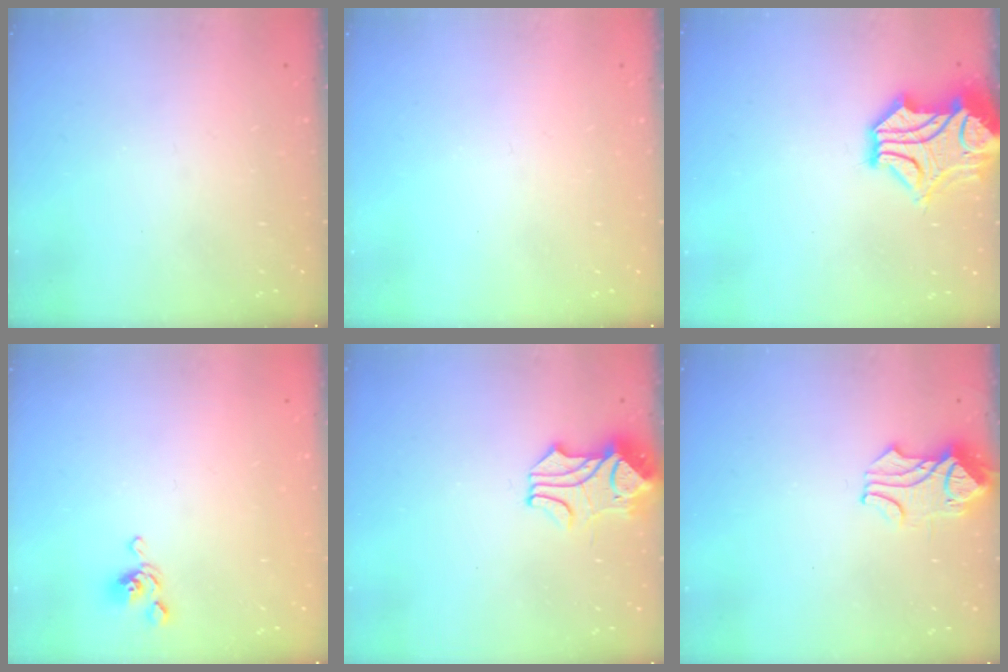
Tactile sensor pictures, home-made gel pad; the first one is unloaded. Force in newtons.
{"total": 0.0}
{"total": 5.2, "press": 5.0, "slide": 1.5}
{"total": 4.8, "press": 4.8, "slide": 0.3}
{"total": 2.0, "press": 1.8, "slide": 0.8}
{"total": 2.0, "press": 1.9, "slide": 0.7}